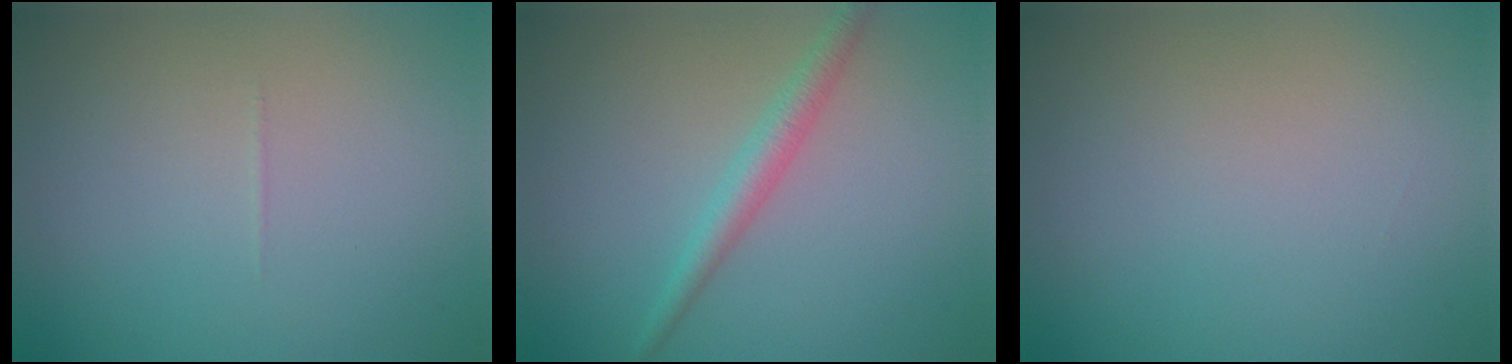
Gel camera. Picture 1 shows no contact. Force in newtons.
{"total": 2.2, "press": 2.2, "slide": 0.0}
{"total": 0.0}